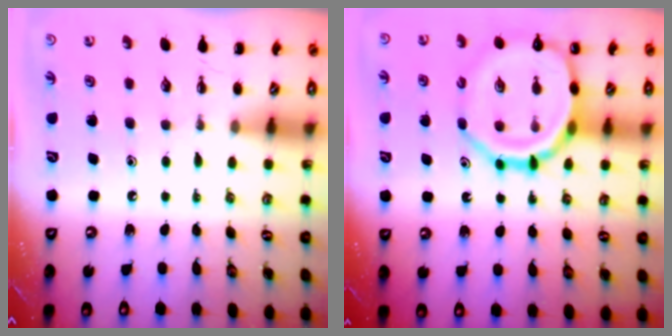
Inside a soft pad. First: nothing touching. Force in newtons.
{"total": 17.0, "press": 16.8, "slide": 2.5}